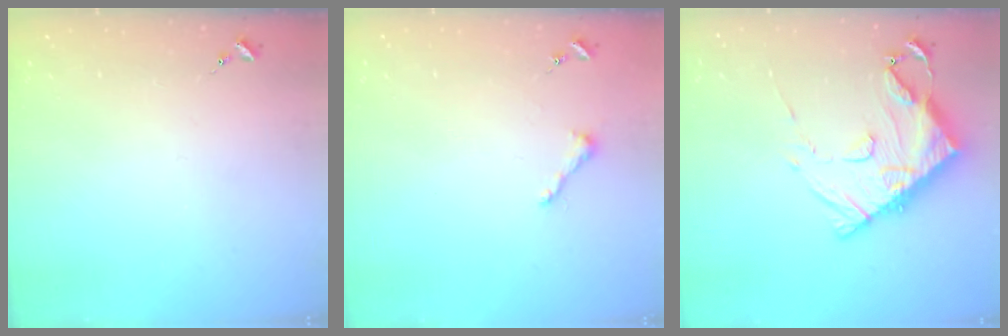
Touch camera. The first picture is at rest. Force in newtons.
{"total": 3.9, "press": 3.9, "slide": 0.3}
{"total": 16.0, "press": 16.0, "slide": 1.2}